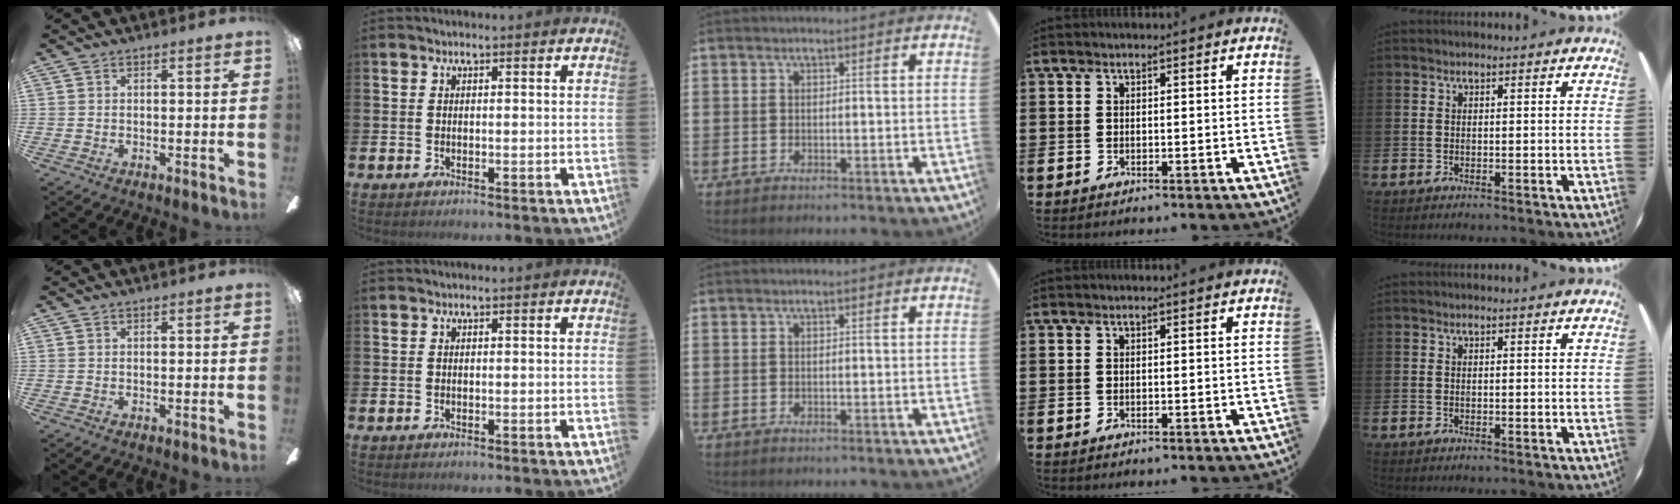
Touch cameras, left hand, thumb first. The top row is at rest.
{}